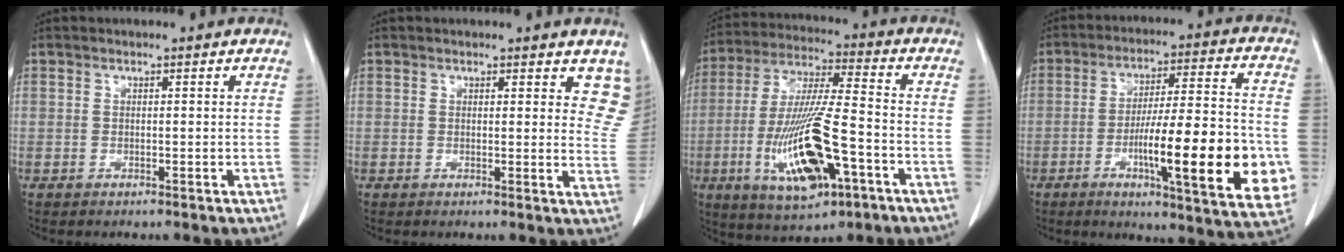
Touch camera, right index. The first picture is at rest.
{"total": 6.6, "force": [5.4, 2.5, 2.9], "torque": [-0.008, -0.021, 0.043]}
{"total": 17.3, "force": [-5.9, 3.5, 15.9], "torque": [-0.322, -0.018, -0.096]}
{"total": 20.6, "force": [-5.2, 2.6, 19.8], "torque": [-0.249, -0.004, -0.072]}